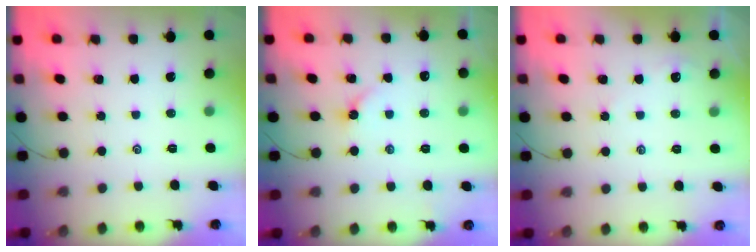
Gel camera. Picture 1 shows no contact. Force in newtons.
{"total": 2.6, "press": 2.6, "slide": 0.4}
{"total": 1.4, "press": 1.4, "slide": 0.2}